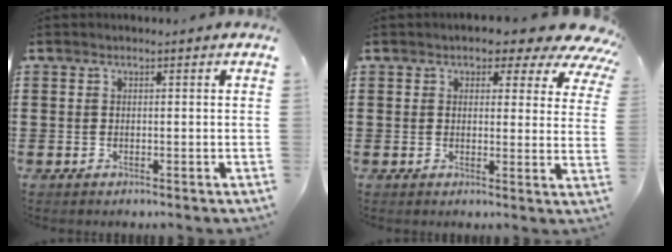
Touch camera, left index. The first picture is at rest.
{"total": 4.4, "force": [3.3, 2.0, 2.1], "torque": [-0.034, -0.017, 0.051]}